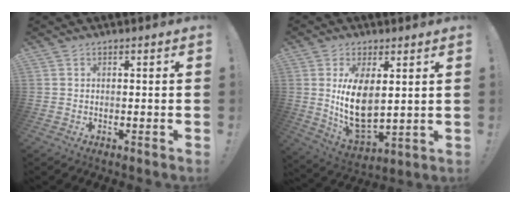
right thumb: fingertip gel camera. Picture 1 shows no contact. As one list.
[{"total": 12.7, "force": [3.3, 6.4, 10.4], "torque": [-0.191, -0.036, 0.059]}]